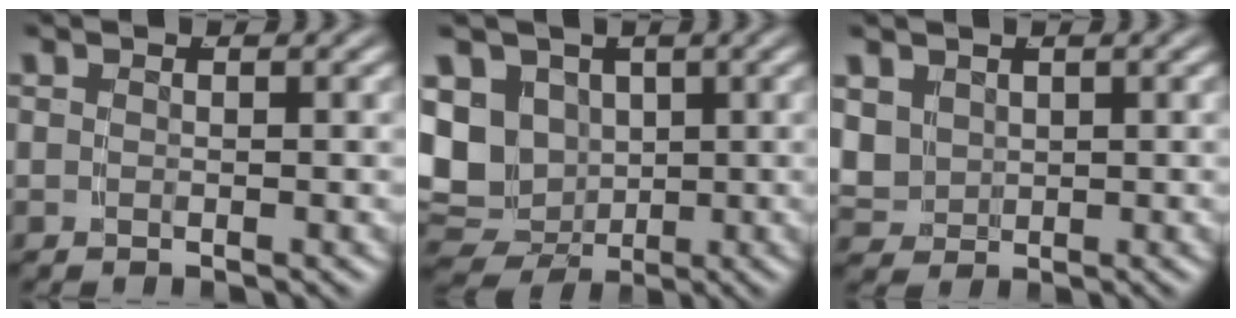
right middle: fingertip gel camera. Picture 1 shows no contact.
{"total": 11.8, "force": [-1.3, 10.6, 4.9], "torque": [-0.122, -0.042, -0.012]}
{"total": 3.4, "force": [0.8, 3.1, 1.3], "torque": [-0.049, -0.017, 0.030]}